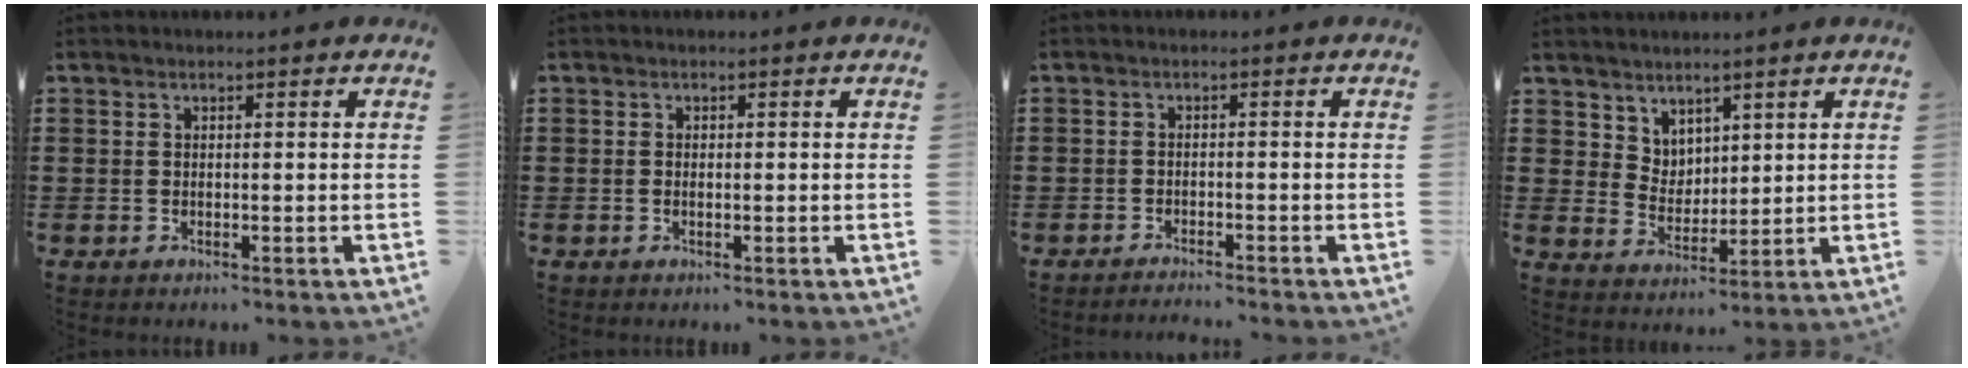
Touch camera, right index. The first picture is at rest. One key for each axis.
{"total": 0.0}
{"total": 1.6, "fx": -1.5, "fy": -0.3, "fz": 0.0, "tx": -0.001, "ty": 0.002, "tz": -0.032}
{"total": 4.5, "fx": 3.6, "fy": 2.8, "fz": -0.1, "tx": -0.016, "ty": -0.005, "tz": 0.069}